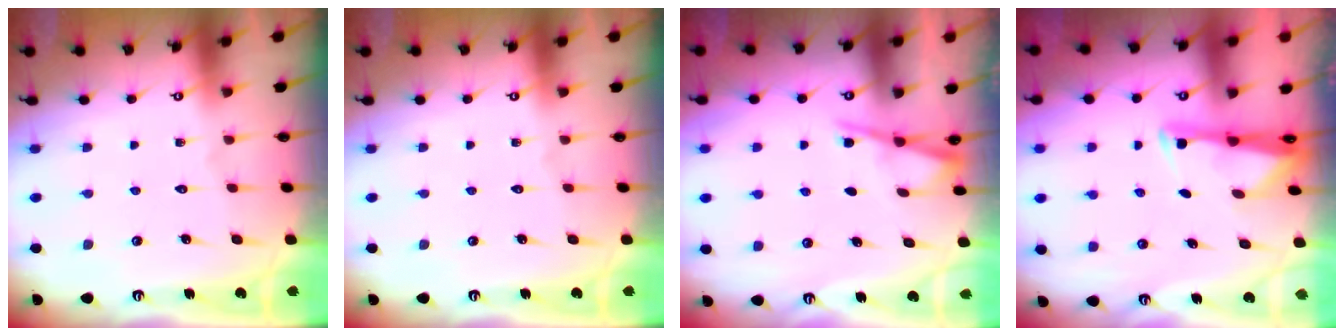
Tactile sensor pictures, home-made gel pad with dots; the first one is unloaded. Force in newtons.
{"total": 0.0}
{"total": 2.7, "press": 2.7, "slide": 0.5}
{"total": 2.6, "press": 2.6, "slide": 0.4}